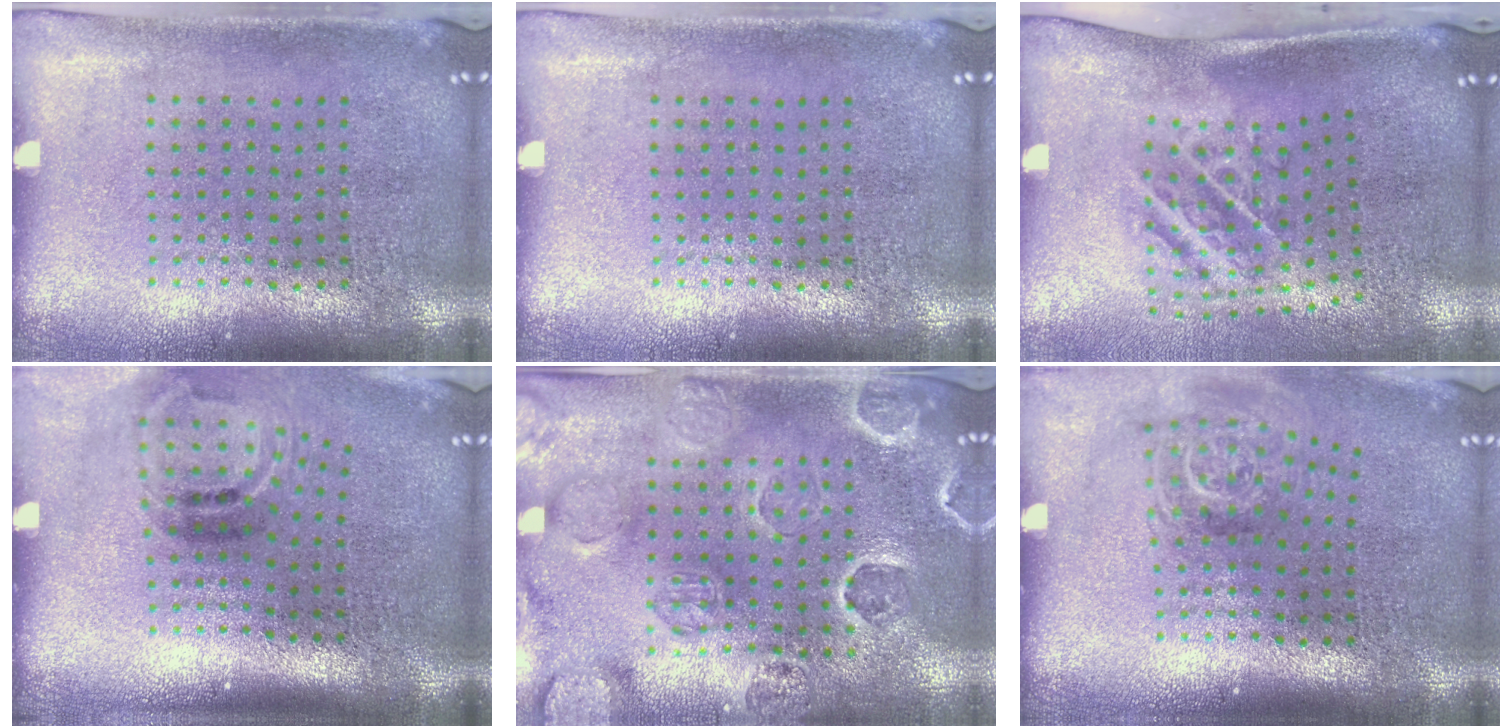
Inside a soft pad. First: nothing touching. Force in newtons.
{"total": 0.0}
{"total": 2.1, "press": 1.3, "slide": 1.6}
{"total": 2.0, "press": 1.2, "slide": 1.6}
{"total": 2.6, "press": 2.5, "slide": 0.6}
{"total": 1.9, "press": 1.3, "slide": 1.3}